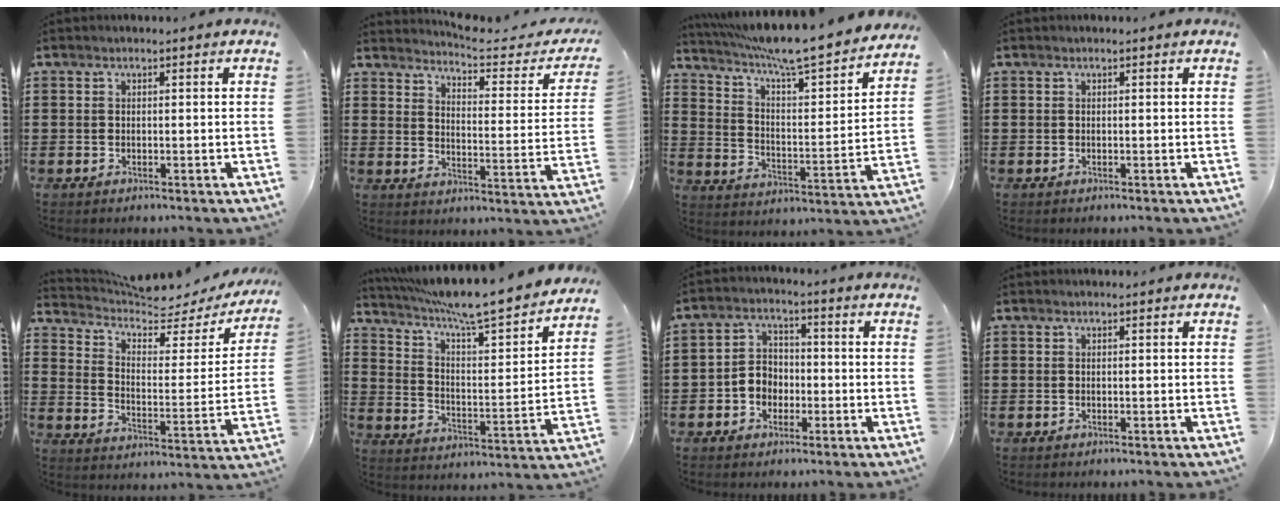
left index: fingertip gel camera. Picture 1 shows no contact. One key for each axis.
{"total": 4.3, "fx": 4.1, "fy": 0.1, "fz": 1.2, "tx": -0.035, "ty": -0.038, "tz": 0.062}
{"total": 7.7, "fx": 6.7, "fy": -0.4, "fz": 3.7, "tx": -0.103, "ty": -0.057, "tz": 0.106}
{"total": 0.0}
{"total": 5.1, "fx": 4.6, "fy": 1.1, "fz": 1.8, "tx": -0.055, "ty": -0.038, "tz": 0.072}
{"total": 8.1, "fx": 7.0, "fy": -0.3, "fz": 4.0, "tx": -0.101, "ty": -0.061, "tz": 0.110}
{"total": 4.3, "fx": -2.0, "fy": 3.4, "fz": 1.5, "tx": -0.038, "ty": 0.011, "tz": -0.043}
{"total": 0.0}